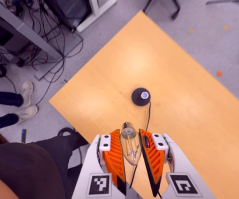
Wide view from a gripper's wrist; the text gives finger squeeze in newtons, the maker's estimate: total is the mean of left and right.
{"total": 13.5, "left": 14.5, "right": 12.5}